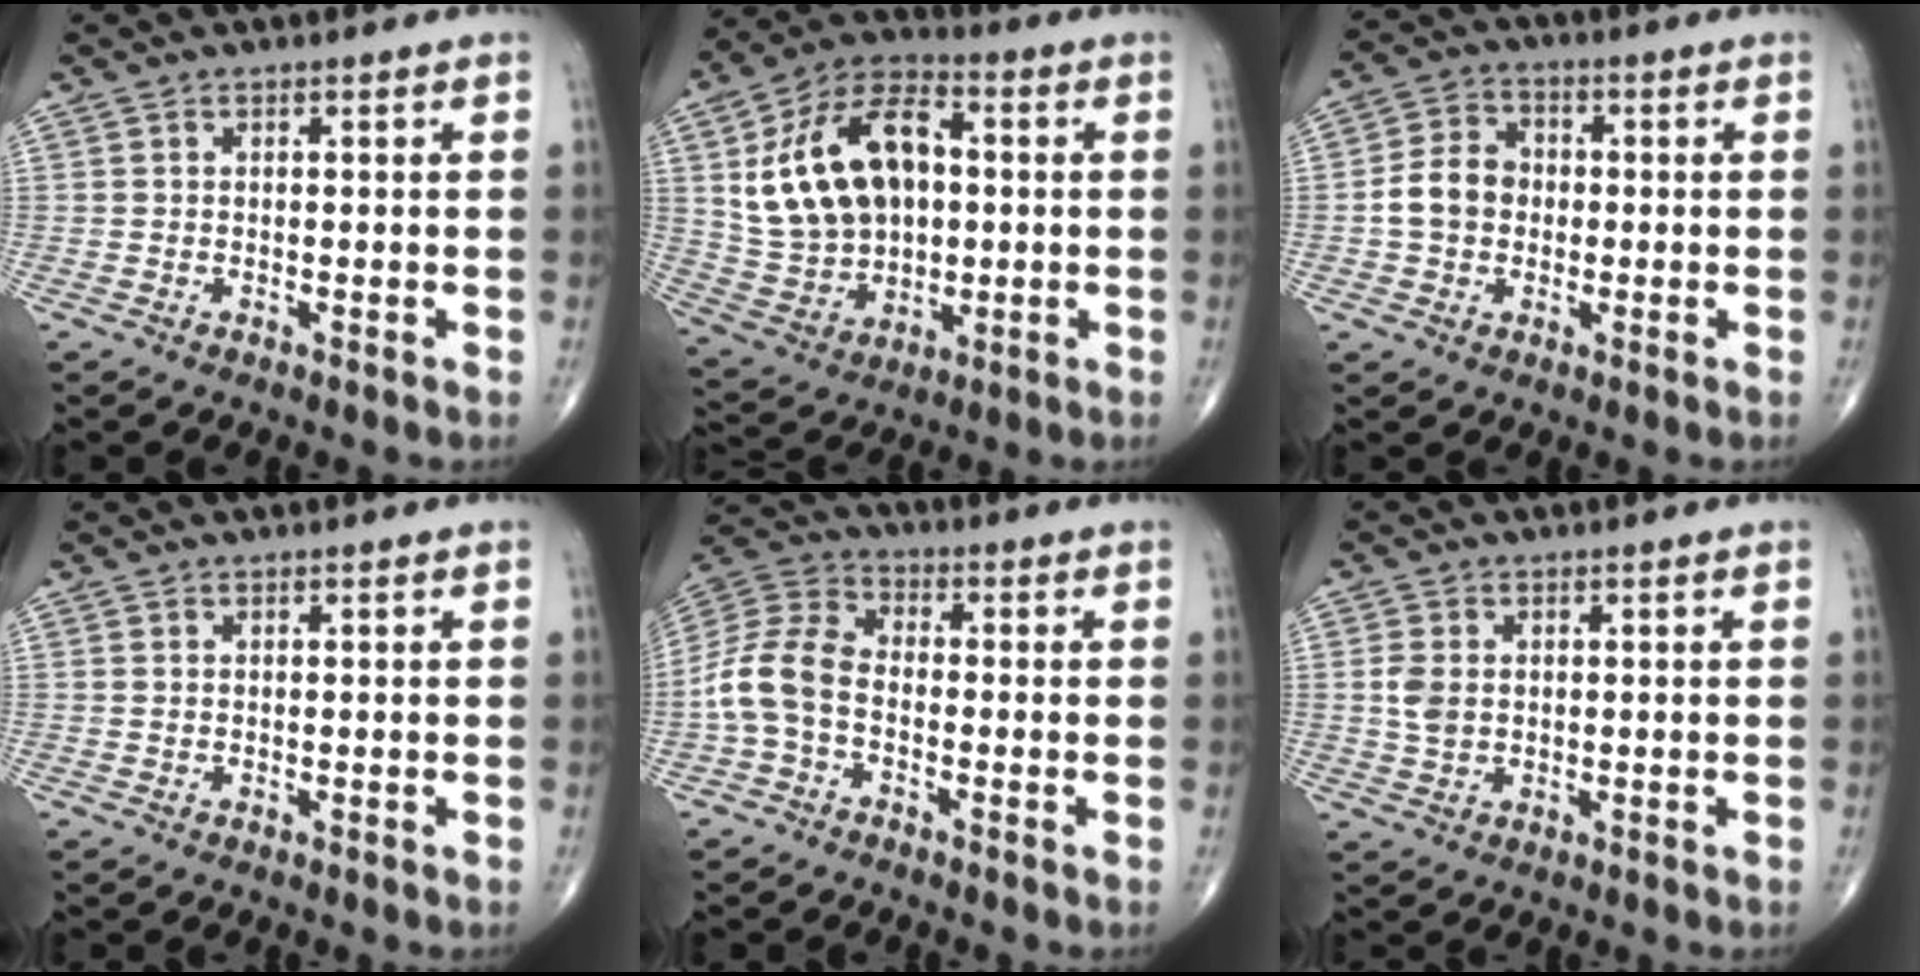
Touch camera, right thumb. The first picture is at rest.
{"total": 20.0, "force": [3.3, 13.0, 14.8], "torque": [-0.242, 0.017, 0.065]}
{"total": 7.5, "force": [-0.6, 6.2, 4.2], "torque": [-0.063, 0.022, -0.021]}
{"total": 0.0}
{"total": 9.6, "force": [-2.5, 6.2, 6.9], "torque": [-0.142, 0.031, -0.062]}
{"total": 3.9, "force": [0.4, 2.8, 2.6], "torque": [-0.053, 0.000, 0.011]}